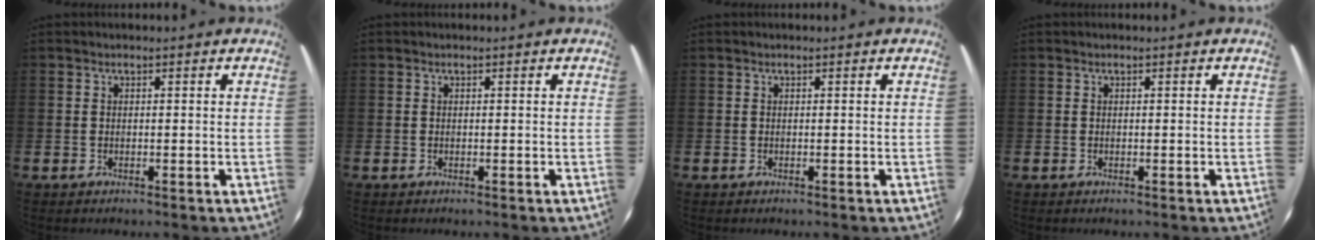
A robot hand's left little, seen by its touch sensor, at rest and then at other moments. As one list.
[{"total": 0.0}, {"total": 0.0}, {"total": 0.0}]